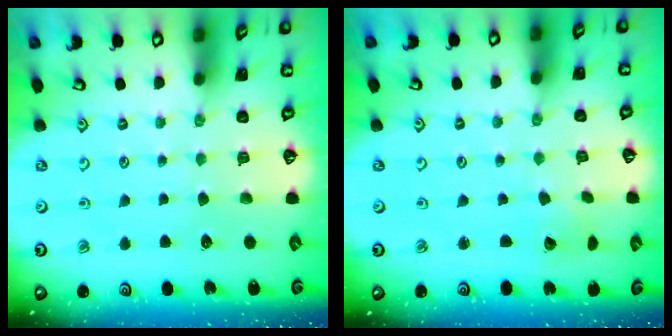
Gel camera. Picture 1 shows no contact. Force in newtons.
{"total": 2.2, "press": 2.2, "slide": 0.2}